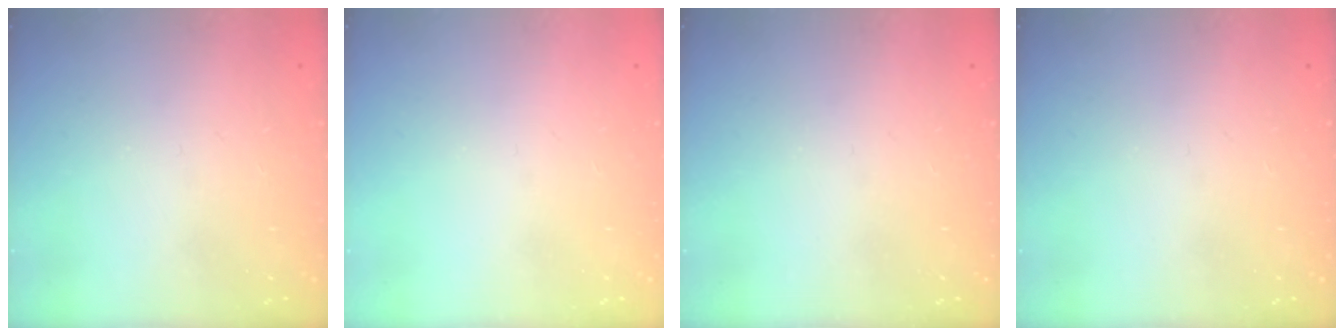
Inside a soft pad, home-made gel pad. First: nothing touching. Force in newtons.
{"total": 0.0}
{"total": 0.0}
{"total": 0.0}